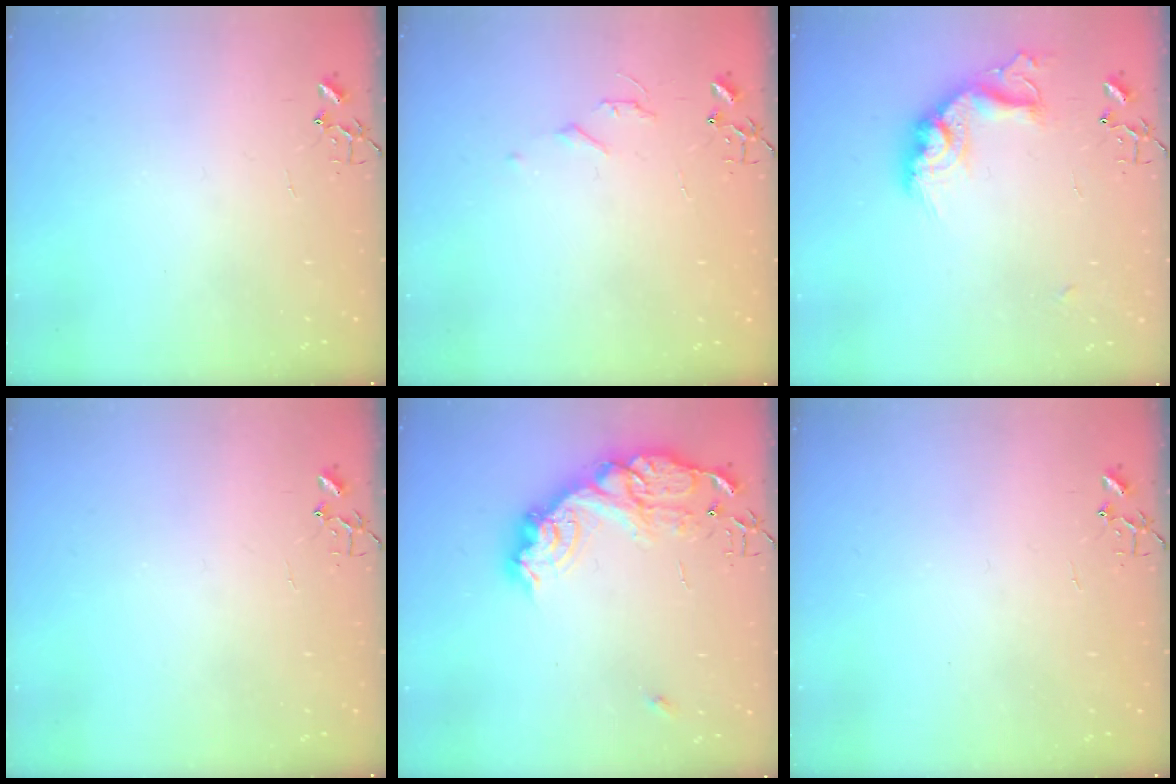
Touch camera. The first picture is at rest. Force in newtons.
{"total": 5.0, "press": 5.0, "slide": 0.7}
{"total": 16.9, "press": 16.9, "slide": 1.2}
{"total": 0.0}
{"total": 18.7, "press": 18.7, "slide": 1.3}
{"total": 0.0}